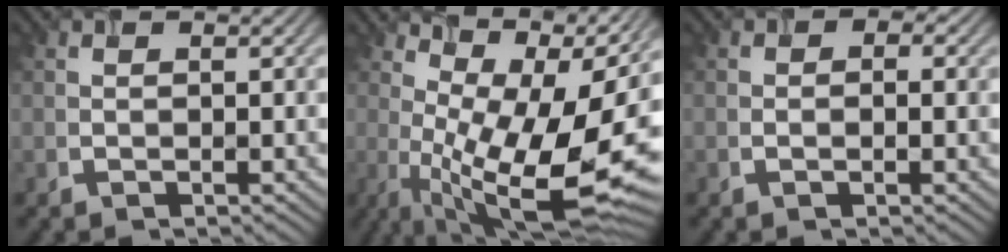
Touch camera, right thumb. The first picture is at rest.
{"total": 14.4, "force": [2.0, 5.7, 13.1], "torque": [-0.204, 0.002, 0.055]}
{"total": 1.5, "force": [0.2, 1.1, 0.9], "torque": [-0.005, -0.005, -0.003]}